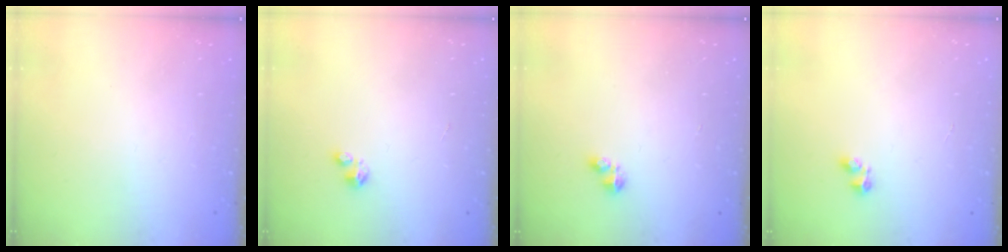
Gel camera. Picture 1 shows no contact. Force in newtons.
{"total": 2.1, "press": 2.0, "slide": 0.5}
{"total": 2.8, "press": 2.8, "slide": 0.4}
{"total": 2.2, "press": 2.1, "slide": 0.6}